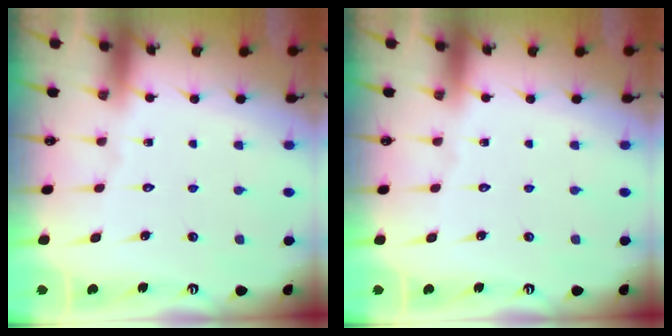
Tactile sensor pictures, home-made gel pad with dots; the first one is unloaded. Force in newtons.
{"total": 0.0}